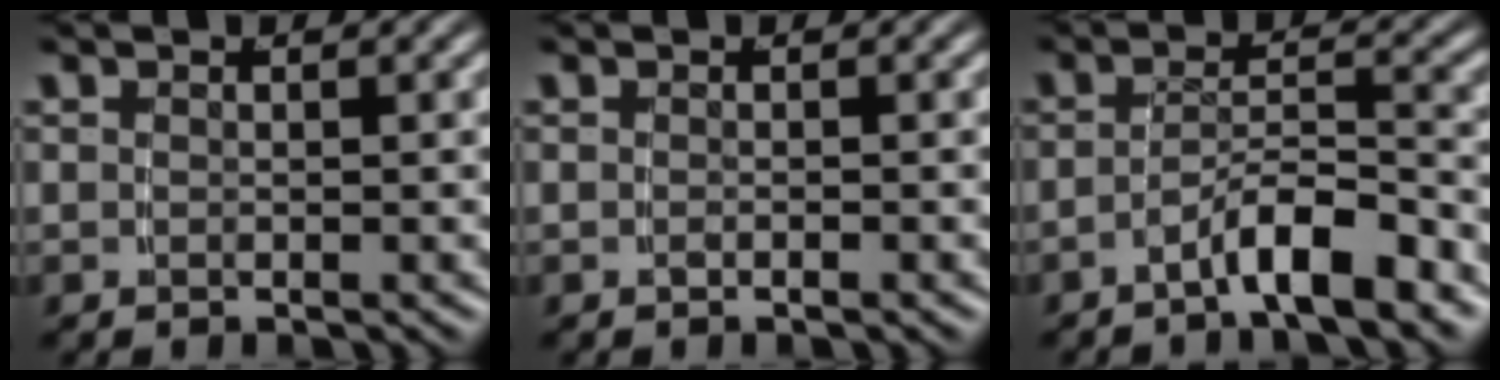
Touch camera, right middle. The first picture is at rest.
{"total": 0.6, "force": [-0.4, -0.5, 0.1], "torque": [0.000, 0.003, -0.007]}
{"total": 4.6, "force": [-3.6, 0.6, 2.8], "torque": [-0.033, 0.003, -0.061]}